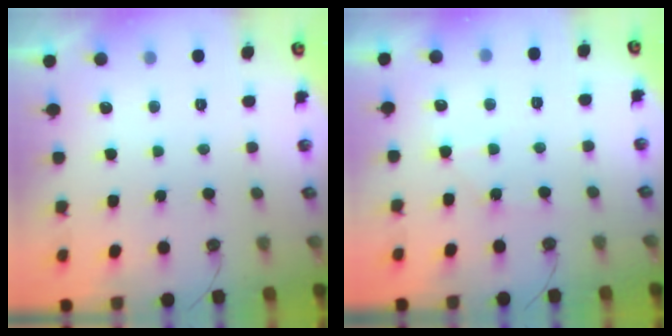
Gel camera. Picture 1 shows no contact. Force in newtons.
{"total": 4.4, "press": 4.4, "slide": 0.5}